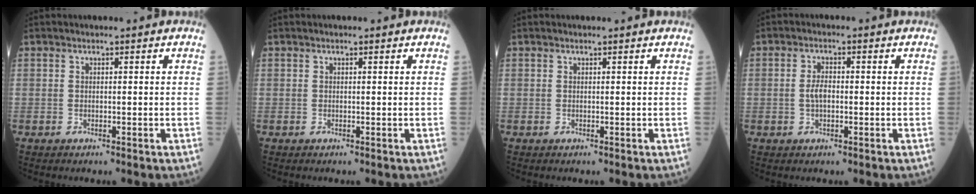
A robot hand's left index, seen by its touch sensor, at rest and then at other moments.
{"total": 0.0}
{"total": 0.8, "force": [0.7, 0.0, 0.3], "torque": [-0.008, 0.007, 0.010]}
{"total": 2.4, "force": [-0.4, 1.0, 2.2], "torque": [-0.046, 0.003, -0.006]}